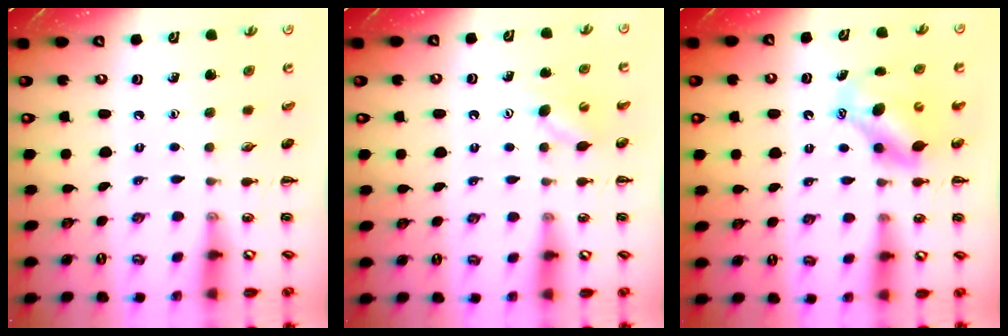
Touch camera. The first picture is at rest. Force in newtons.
{"total": 5.2, "press": 5.1, "slide": 1.1}
{"total": 7.4, "press": 7.3, "slide": 1.2}